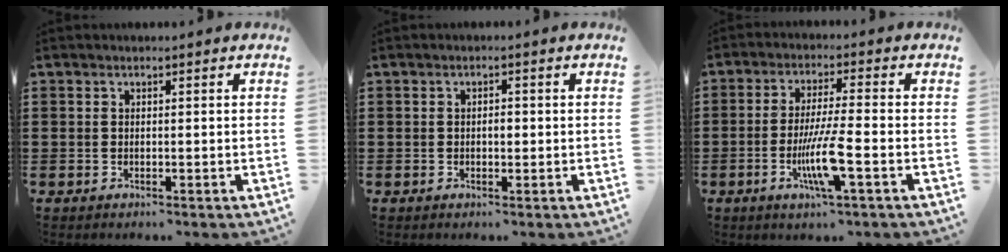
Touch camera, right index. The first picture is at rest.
{"total": 1.5, "force": [-0.1, 0.7, 1.3], "torque": [-0.025, 0.004, -0.004]}
{"total": 8.0, "force": [-2.8, 0.7, 7.5], "torque": [-0.147, -0.018, -0.055]}